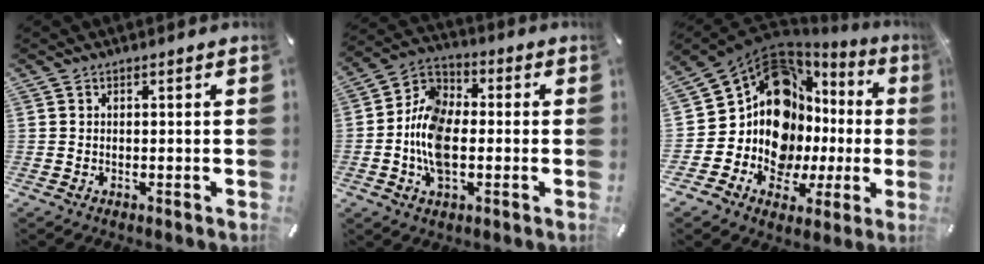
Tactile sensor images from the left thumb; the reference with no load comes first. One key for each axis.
{"total": 11.5, "fx": -2.7, "fy": 7.6, "fz": 8.1, "tx": -0.192, "ty": 0.008, "tz": -0.053}
{"total": 16.4, "fx": 2.4, "fy": 13.4, "fz": 9.2, "tx": -0.192, "ty": -0.065, "tz": 0.049}